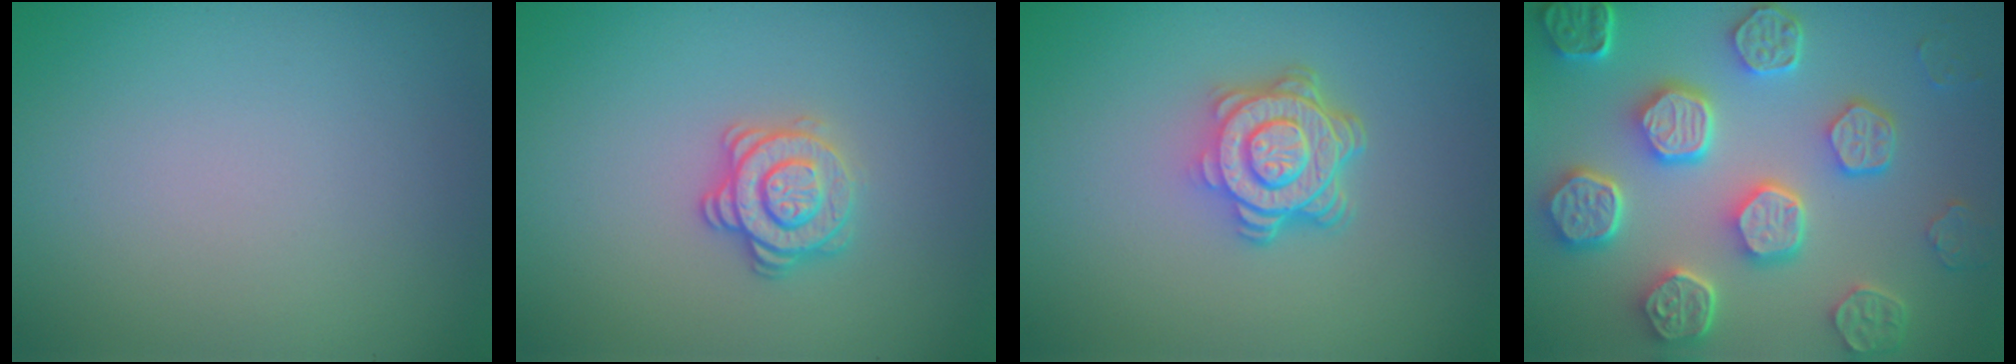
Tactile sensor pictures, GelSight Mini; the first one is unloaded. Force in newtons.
{"total": 2.8, "press": 2.6, "slide": 1.1}
{"total": 4.8, "press": 3.7, "slide": 3.1}
{"total": 8.5, "press": 6.6, "slide": 5.3}